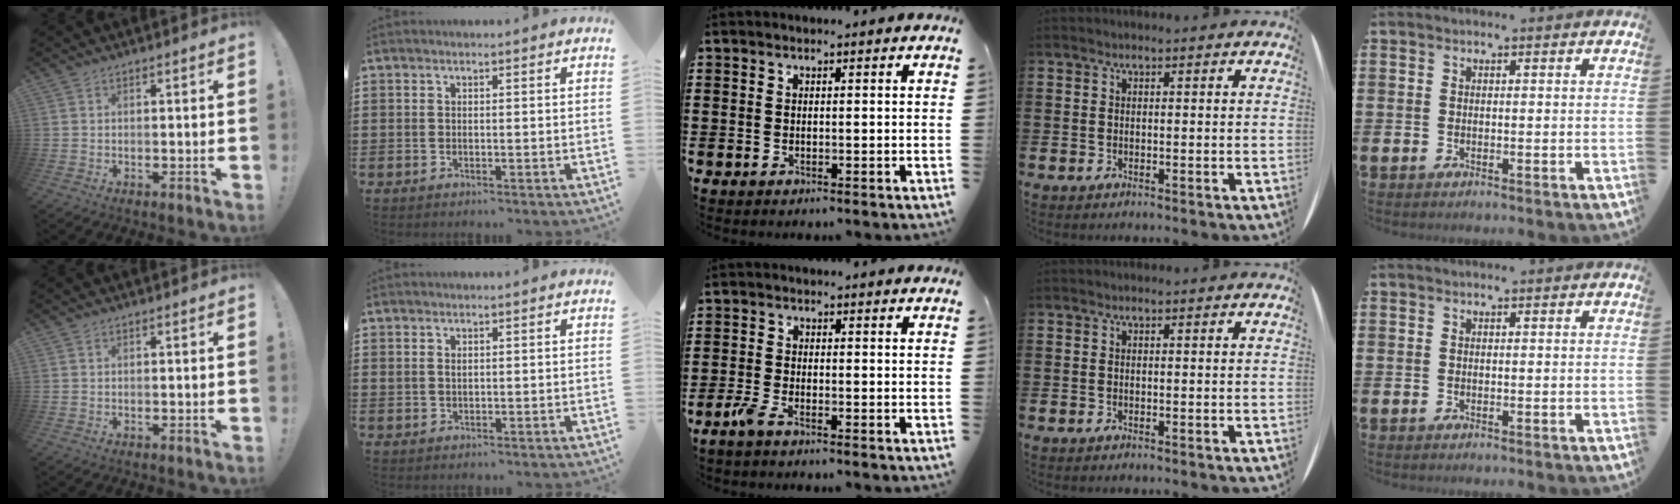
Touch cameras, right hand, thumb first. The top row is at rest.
{"index": {"total": 0.8, "force": [0.4, 0.5, 0.4], "torque": [-0.010, 0.003, 0.008]}, "middle": {"total": 2.3, "force": [-1.5, 0.4, 1.7], "torque": [-0.052, -0.008, -0.034]}}